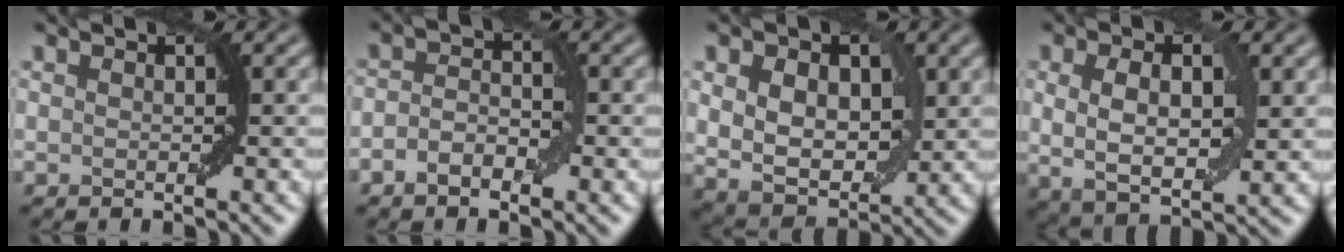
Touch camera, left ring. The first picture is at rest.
{"total": 2.3, "force": [-1.0, 1.2, 1.6], "torque": [-0.031, 0.002, -0.020]}
{"total": 6.6, "force": [1.2, 4.6, 4.6], "torque": [-0.078, -0.008, 0.027]}
{"total": 5.4, "force": [0.9, 2.7, 4.5], "torque": [-0.079, -0.003, 0.019]}